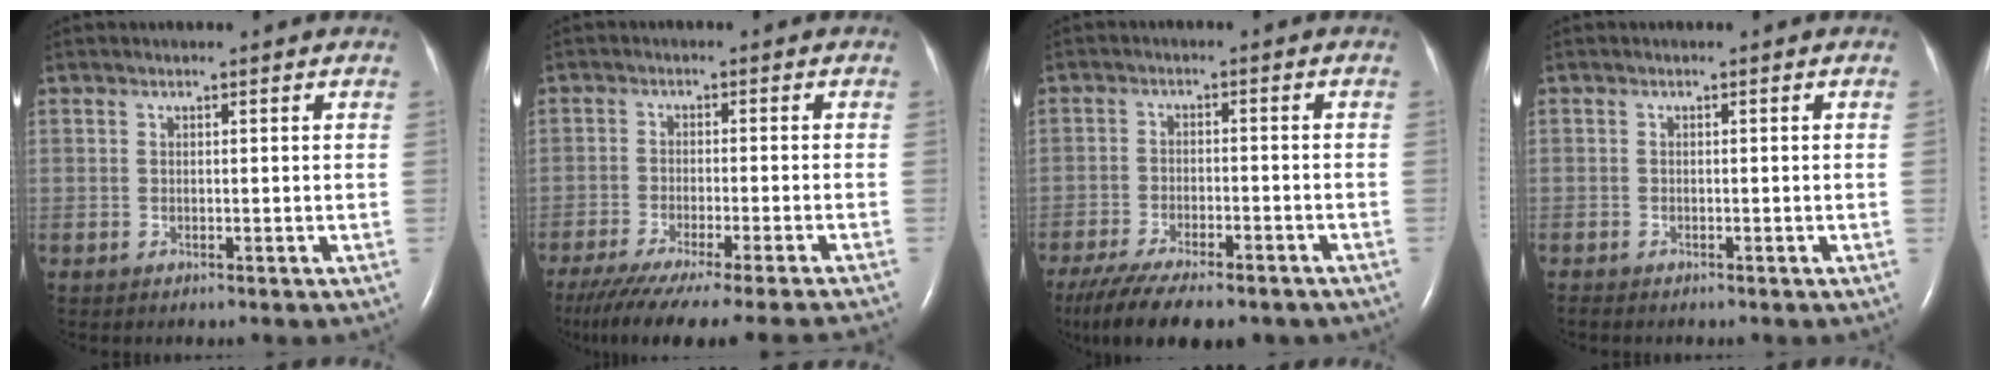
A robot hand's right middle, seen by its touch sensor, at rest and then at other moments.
{"total": 18.3, "force": [-16.0, -0.9, 8.9], "torque": [-0.114, -0.067, -0.232]}
{"total": 16.1, "force": [-12.4, 4.8, 9.0], "torque": [-0.176, -0.024, -0.184]}
{"total": 0.7, "force": [-0.5, -0.3, 0.4], "torque": [-0.005, 0.004, -0.012]}